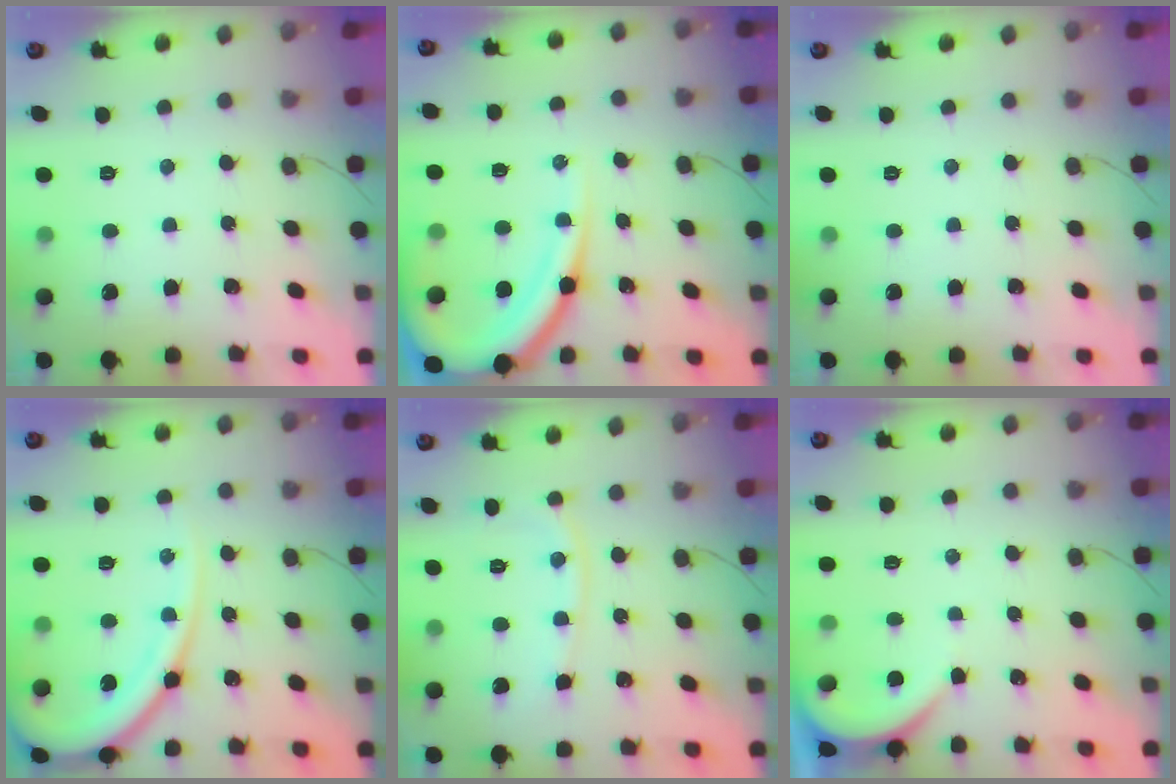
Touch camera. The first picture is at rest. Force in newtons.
{"total": 16.0, "press": 15.9, "slide": 1.9}
{"total": 0.0}
{"total": 14.8, "press": 14.7, "slide": 1.8}
{"total": 6.7, "press": 6.7, "slide": 0.1}
{"total": 2.4, "press": 2.4, "slide": 0.2}